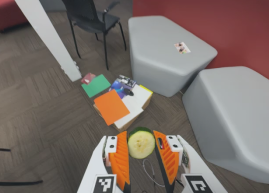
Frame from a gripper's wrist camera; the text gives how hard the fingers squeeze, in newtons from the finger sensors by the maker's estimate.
{"total": 9.2, "left": 9.6, "right": 8.7}